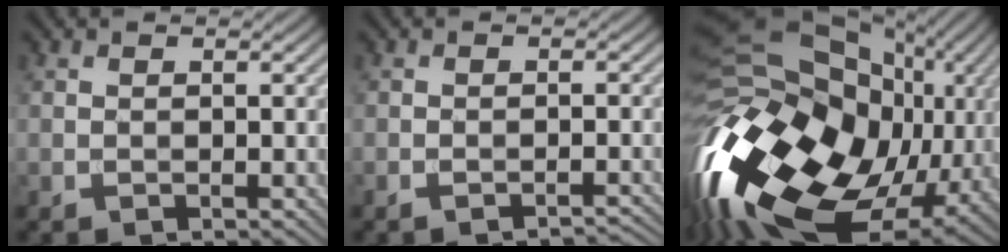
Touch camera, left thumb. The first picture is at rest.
{"total": 2.0, "force": [-1.8, 0.2, 0.8], "torque": [-0.007, 0.003, -0.029]}
{"total": 20.6, "force": [-3.5, 14.3, 14.5], "torque": [-0.343, -0.030, -0.047]}